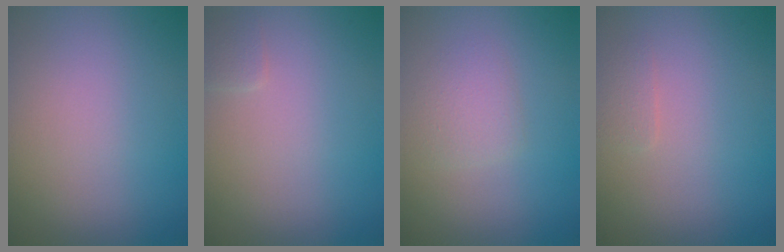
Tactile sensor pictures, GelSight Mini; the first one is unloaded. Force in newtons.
{"total": 0.9, "press": 0.9, "slide": 0.1}
{"total": 1.6, "press": 1.6, "slide": 0.1}
{"total": 0.8, "press": 0.8, "slide": 0.0}